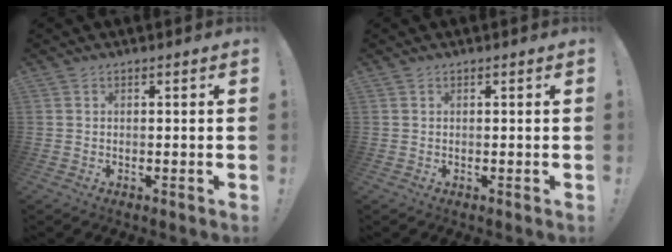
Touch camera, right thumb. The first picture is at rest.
{"total": 0.0}